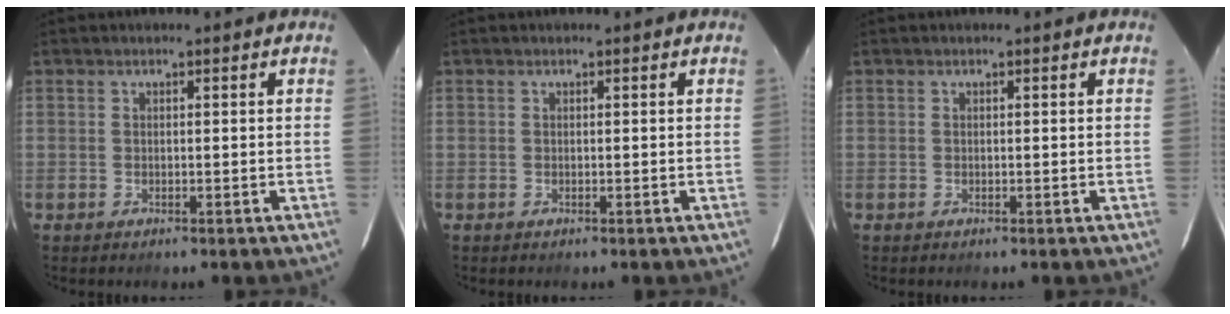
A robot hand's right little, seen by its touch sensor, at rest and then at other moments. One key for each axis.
{"total": 0.0}
{"total": 0.0}